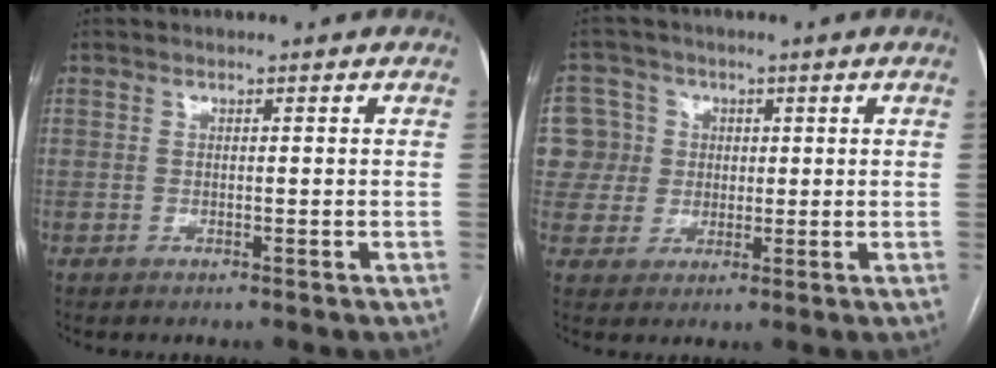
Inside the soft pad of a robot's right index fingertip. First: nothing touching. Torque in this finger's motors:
{"motor_torque": [0.24, 0.05, 0.07, 0.00]}